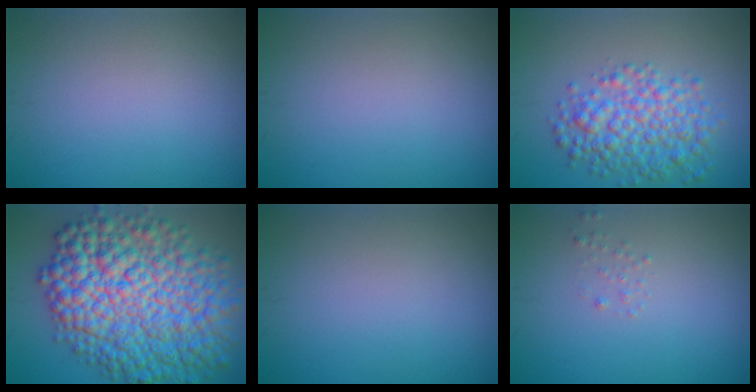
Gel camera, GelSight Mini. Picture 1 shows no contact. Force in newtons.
{"total": 0.0}
{"total": 5.1, "press": 5.1, "slide": 0.1}
{"total": 13.5, "press": 13.5, "slide": 0.1}
{"total": 0.0}
{"total": 0.6, "press": 0.6, "slide": 0.0}